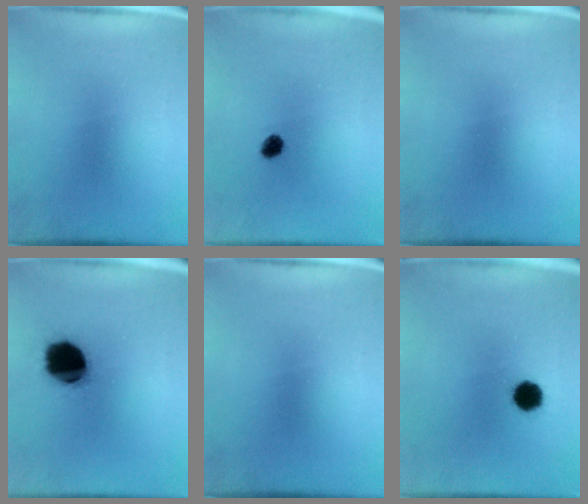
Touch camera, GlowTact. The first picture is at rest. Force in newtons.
{"total": 2.2}
{"total": 0.0}
{"total": 17.9}
{"total": 0.0}
{"total": 5.9}